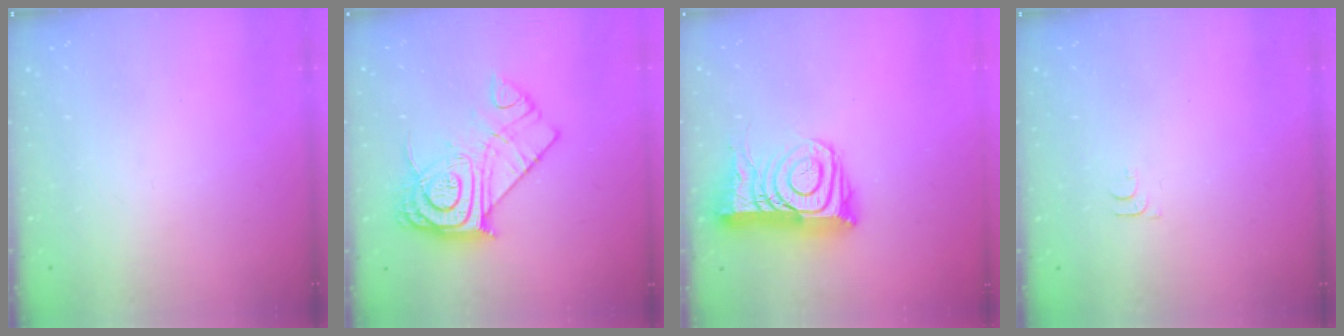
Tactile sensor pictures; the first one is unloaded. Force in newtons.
{"total": 19.5, "press": 19.4, "slide": 1.6}
{"total": 16.4, "press": 16.3, "slide": 1.5}
{"total": 4.6, "press": 4.5, "slide": 0.7}